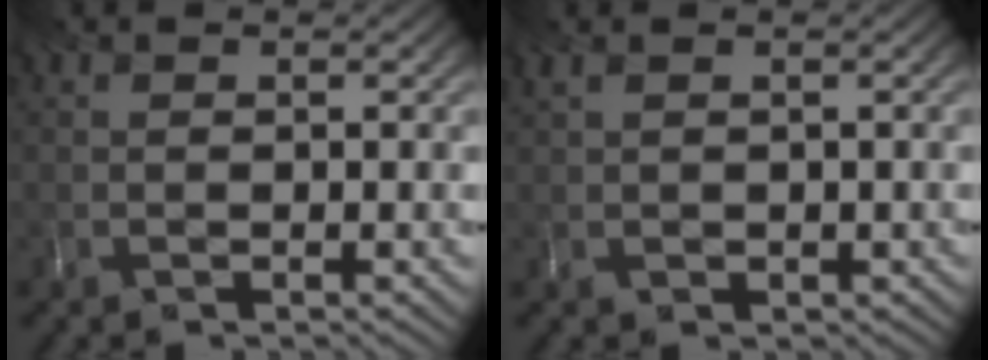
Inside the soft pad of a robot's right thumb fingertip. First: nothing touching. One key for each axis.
{"total": 1.0, "fx": 0.9, "fy": 0.4, "fz": -0.2, "tx": -0.006, "ty": 0.003, "tz": 0.025}